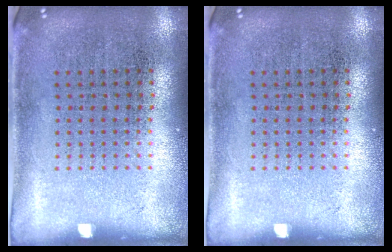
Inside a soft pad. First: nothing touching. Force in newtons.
{"total": 0.0}